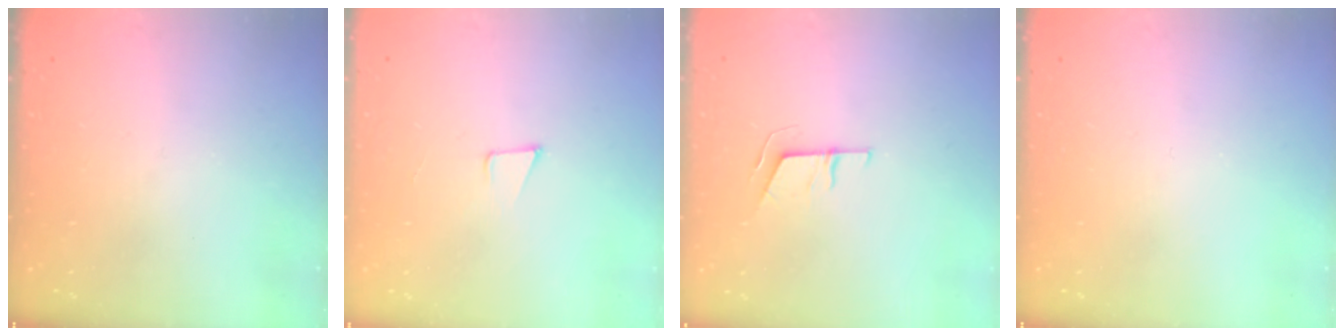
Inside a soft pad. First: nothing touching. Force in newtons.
{"total": 5.0, "press": 4.2, "slide": 2.8}
{"total": 6.1, "press": 6.1, "slide": 1.0}
{"total": 0.0}